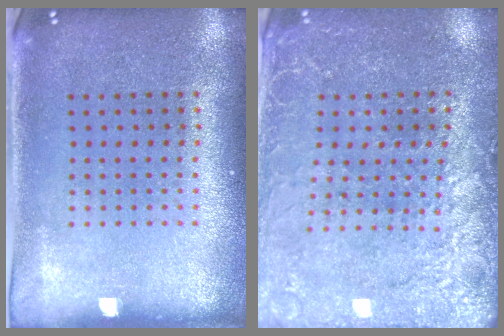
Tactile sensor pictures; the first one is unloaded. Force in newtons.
{"total": 2.7, "press": 2.7, "slide": 0.3}